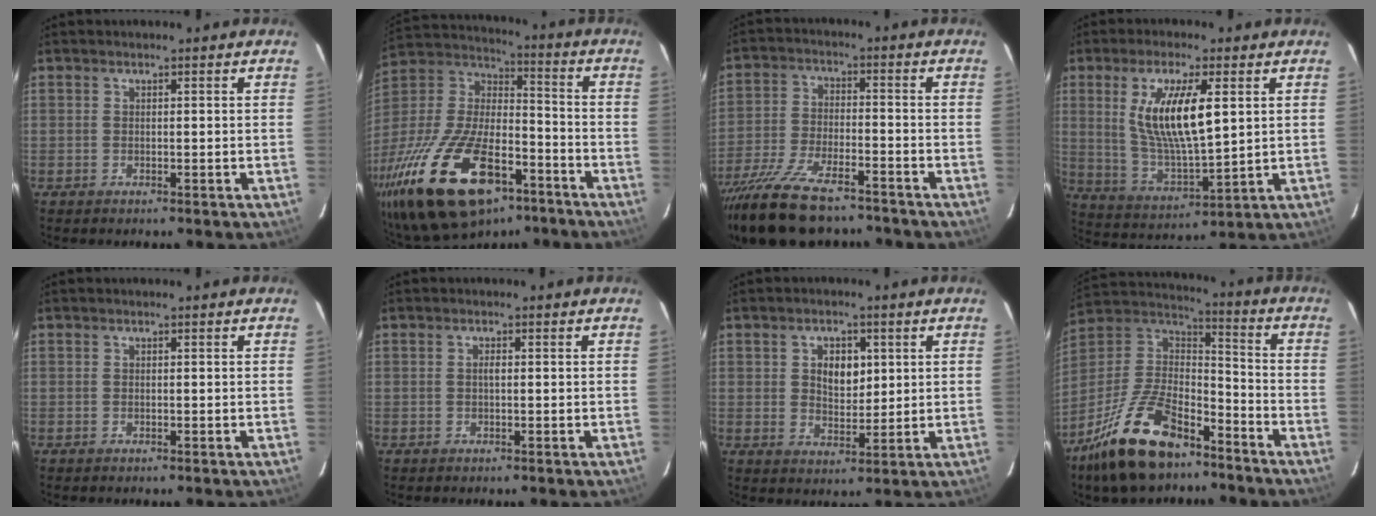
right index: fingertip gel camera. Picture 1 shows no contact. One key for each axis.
{"total": 30.5, "fx": -17.7, "fy": 13.7, "fz": 20.7, "tx": -0.420, "ty": -0.026, "tz": -0.291}
{"total": 17.9, "fx": -14.3, "fy": 5.8, "fz": 9.0, "tx": -0.193, "ty": -0.035, "tz": -0.246}
{"total": 13.8, "fx": 3.7, "fy": 3.9, "fz": 12.7, "tx": -0.241, "ty": -0.007, "tz": 0.081}
{"total": 0.0}
{"total": 0.8, "fx": 0.0, "fy": 0.3, "fz": 0.8, "tx": -0.015, "ty": 0.003, "tz": -0.001}
{"total": 5.7, "fx": 1.5, "fy": 3.8, "fz": 4.1, "tx": -0.064, "ty": 0.006, "tz": 0.030}
{"total": 21.0, "fx": -14.0, "fy": 9.3, "fz": 12.6, "tx": -0.268, "ty": -0.001, "tz": -0.246}